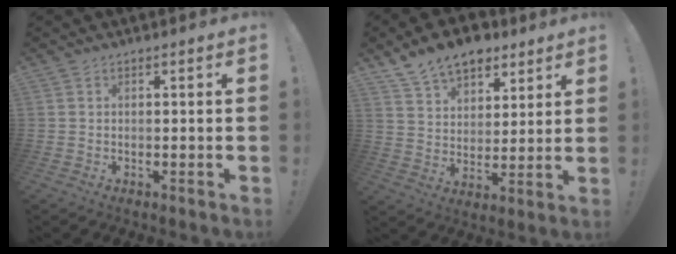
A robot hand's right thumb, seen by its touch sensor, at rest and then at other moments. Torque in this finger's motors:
{"motor_torque": [0.80, 0.99, 0.11, 0.21, 0.24]}